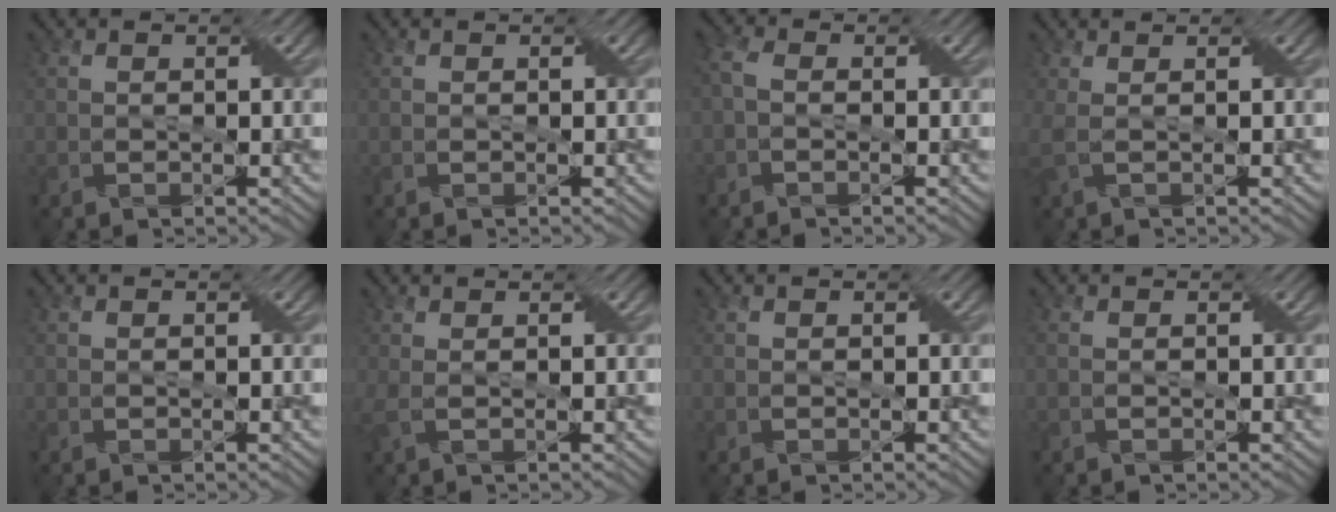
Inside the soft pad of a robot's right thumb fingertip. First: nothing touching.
{"total": 0.0}
{"total": 2.8, "force": [-0.5, 1.6, 2.2], "torque": [-0.058, 0.007, -0.018]}
{"total": 3.3, "force": [0.4, 1.2, 3.0], "torque": [-0.083, 0.006, 0.004]}
{"total": 0.0}
{"total": 3.6, "force": [0.0, 1.9, 3.1], "torque": [-0.083, -0.001, -0.003]}
{"total": 0.0}
{"total": 1.0, "force": [-0.1, 0.6, 0.8], "torque": [-0.019, -0.002, -0.003]}